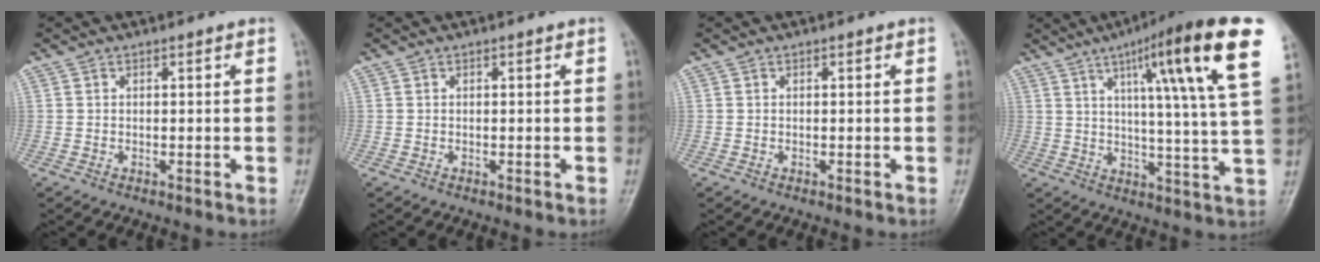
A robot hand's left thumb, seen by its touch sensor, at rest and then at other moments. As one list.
[{"total": 0.0}, {"total": 0.0}, {"total": 20.4, "force": [9.3, 2.0, 18.0], "torque": [-0.249, -0.021, 0.129]}]